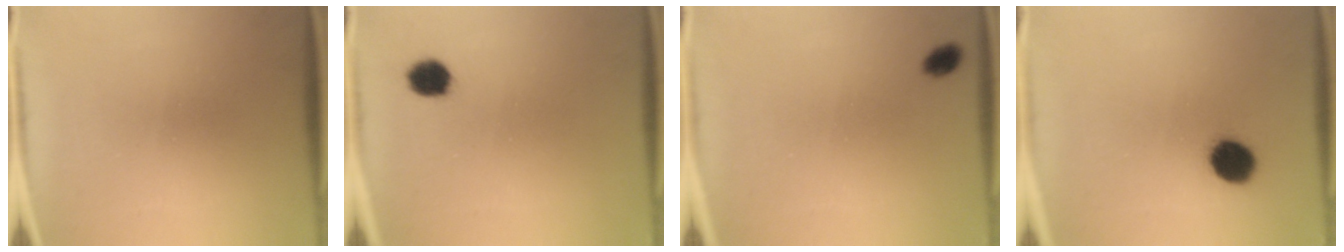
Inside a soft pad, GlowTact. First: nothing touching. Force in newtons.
{"total": 4.5}
{"total": 2.2}
{"total": 7.9}